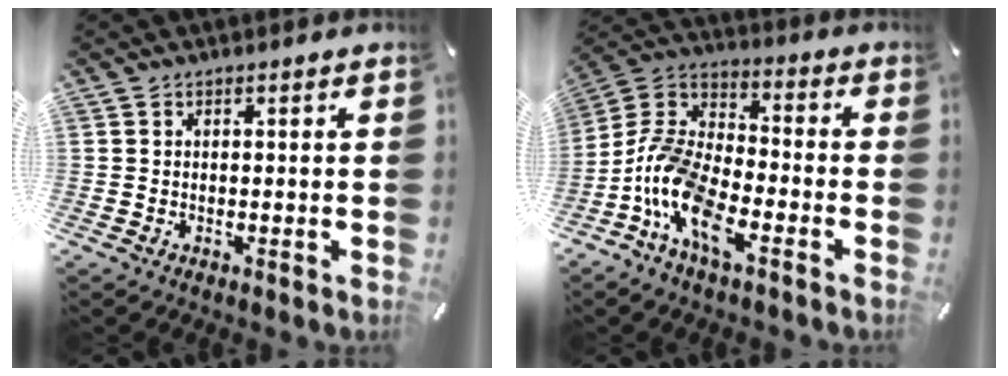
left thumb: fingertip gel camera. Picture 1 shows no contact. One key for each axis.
{"total": 13.3, "fx": -6.9, "fy": 6.6, "fz": 9.3, "tx": -0.208, "ty": 0.011, "tz": -0.134}